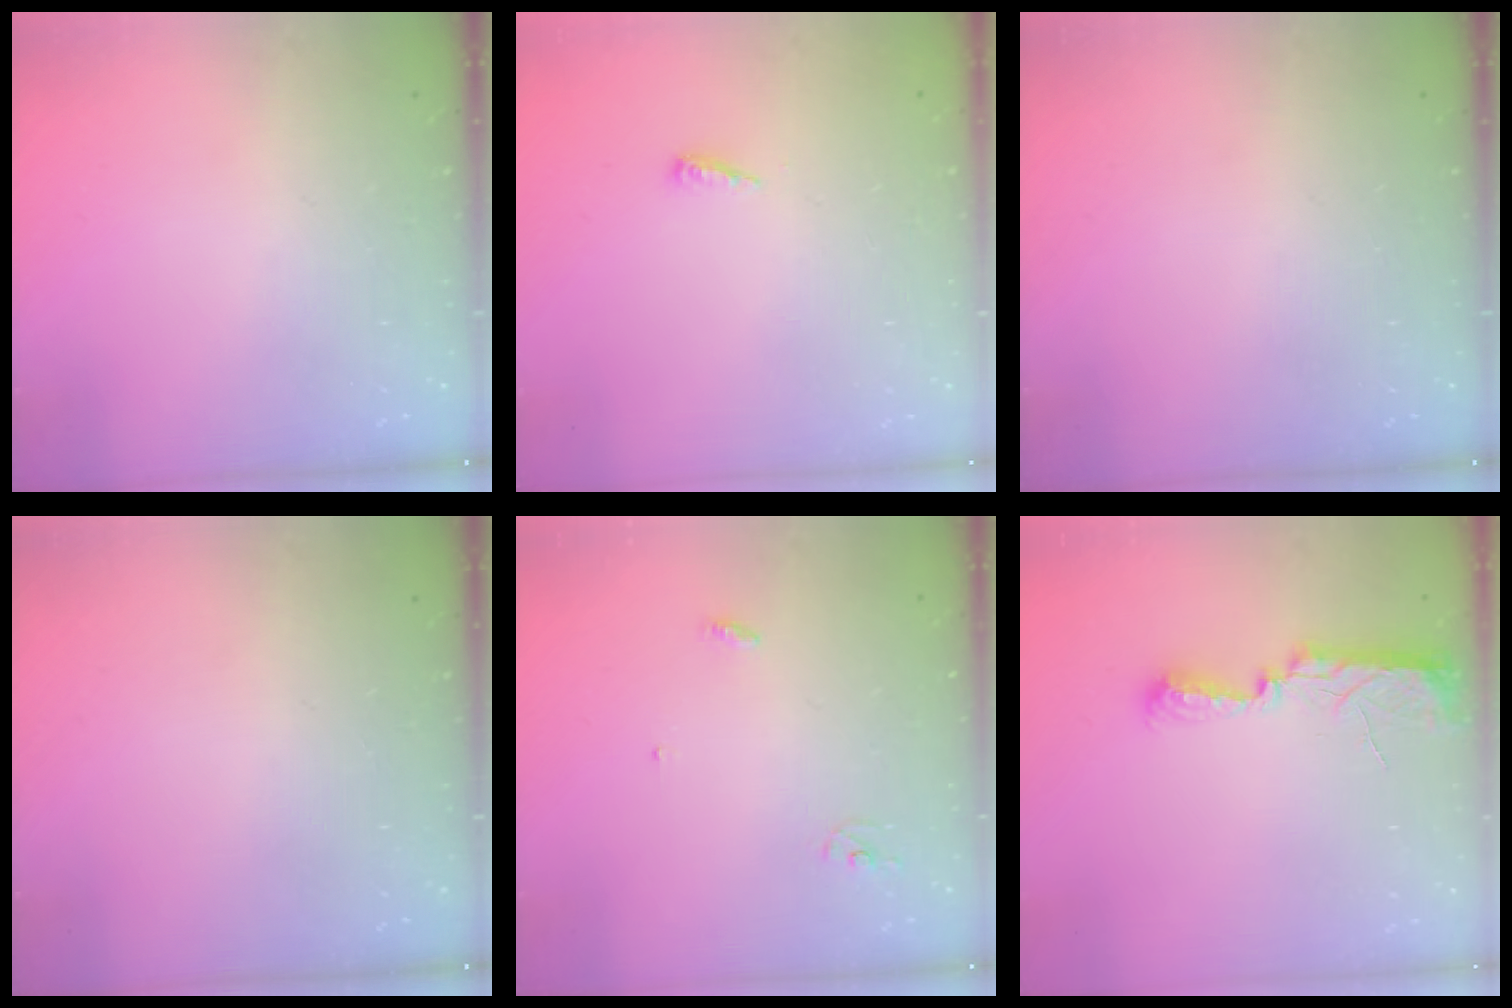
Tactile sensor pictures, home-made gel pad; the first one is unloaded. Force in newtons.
{"total": 4.2, "press": 4.1, "slide": 0.4}
{"total": 0.0}
{"total": 0.0}
{"total": 2.8, "press": 2.8, "slide": 0.2}
{"total": 8.5, "press": 8.3, "slide": 2.0}